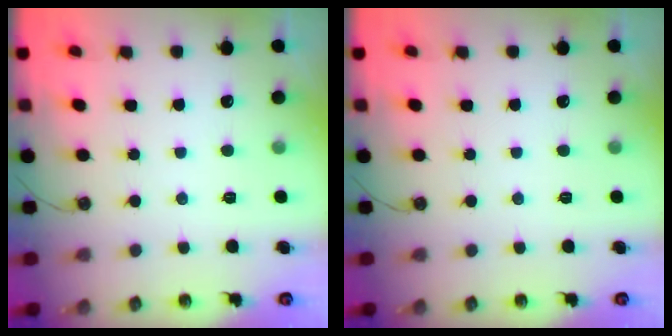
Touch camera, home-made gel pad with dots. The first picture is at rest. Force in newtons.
{"total": 0.0}